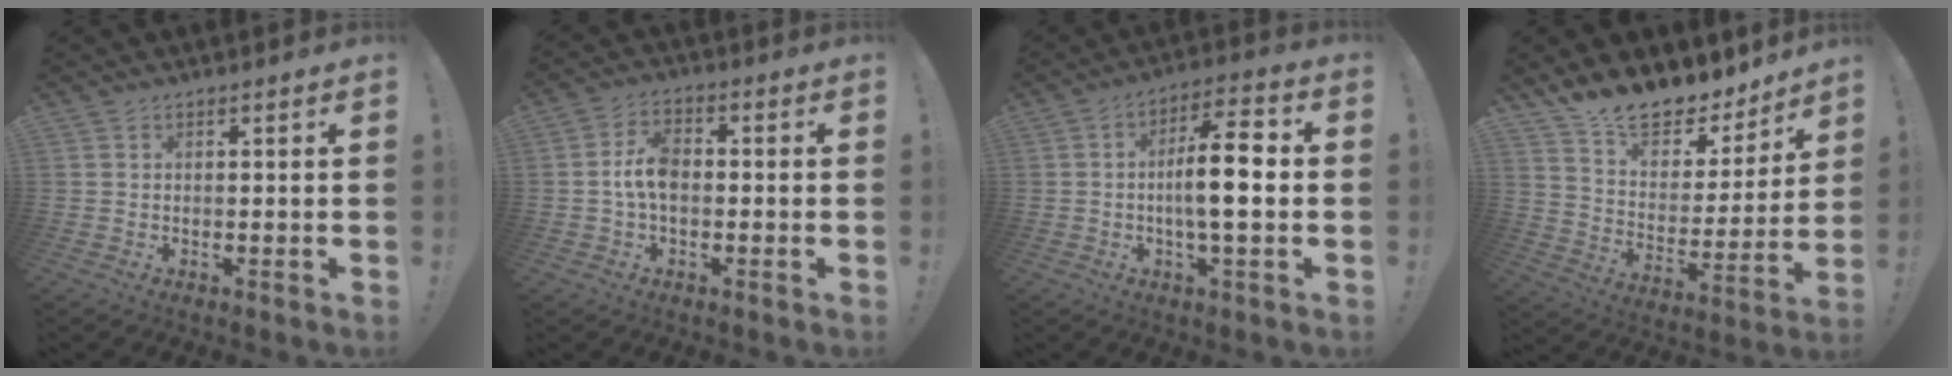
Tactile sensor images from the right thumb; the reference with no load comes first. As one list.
[{"total": 7.3, "force": [-0.7, 4.1, 6.0], "torque": [-0.108, 0.010, -0.011]}, {"total": 12.4, "force": [-0.9, 3.5, 11.9], "torque": [-0.206, 0.010, -0.024]}, {"total": 13.4, "force": [11.8, 4.9, 4.3], "torque": [-0.079, -0.102, 0.209]}]